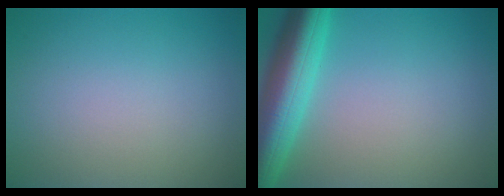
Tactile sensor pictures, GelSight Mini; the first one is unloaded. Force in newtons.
{"total": 7.9, "press": 7.9, "slide": 0.4}